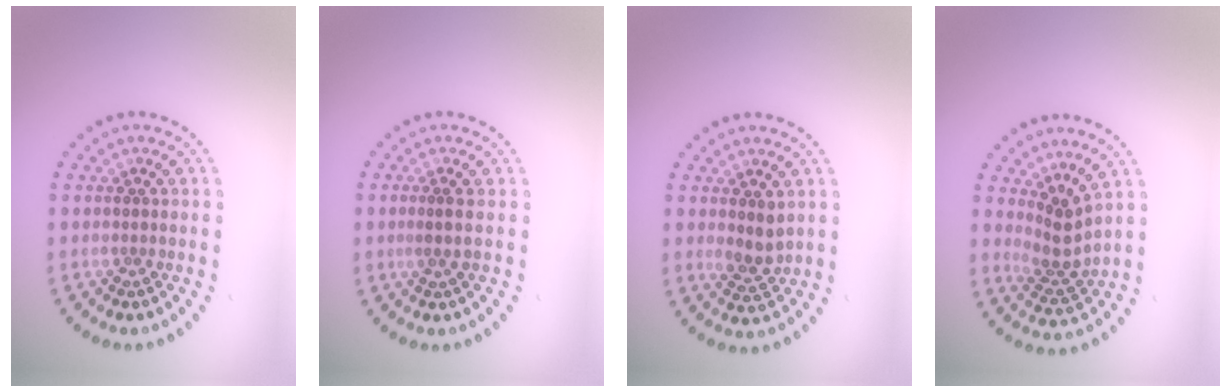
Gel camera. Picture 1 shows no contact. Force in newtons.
{"total": 0.9, "press": 0.6, "slide": 0.7}
{"total": 2.3, "press": 2.1, "slide": 0.9}
{"total": 2.7, "press": 1.9, "slide": 1.9}